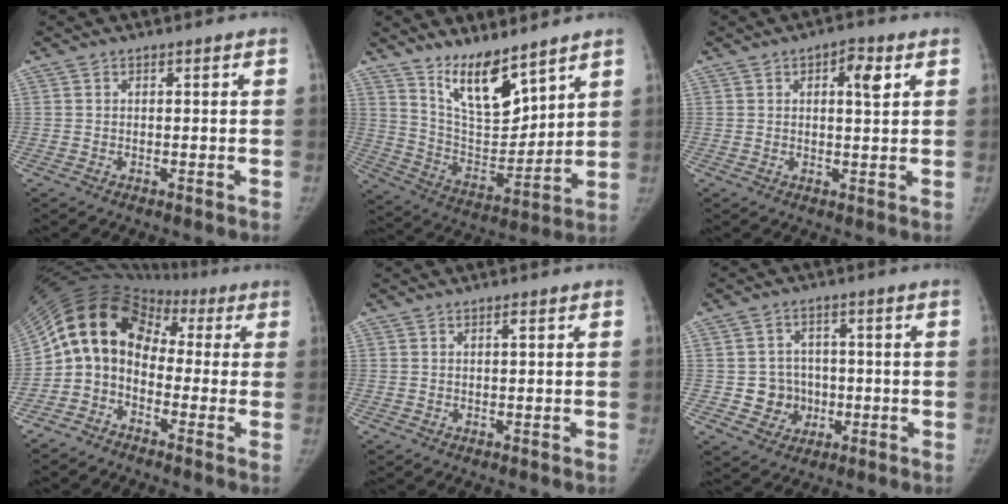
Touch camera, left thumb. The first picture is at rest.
{"total": 13.3, "force": [9.8, 4.6, 7.8], "torque": [-0.101, -0.078, 0.191]}
{"total": 4.8, "force": [1.8, 1.9, 4.0], "torque": [-0.047, -0.003, 0.023]}
{"total": 12.8, "force": [-1.8, 10.3, 7.4], "torque": [-0.116, 0.080, -0.050]}
{"total": 0.8, "force": [0.2, 0.1, 0.8], "torque": [-0.016, 0.001, 0.002]}
{"total": 6.8, "force": [-1.1, 6.4, 1.8], "torque": [0.005, 0.015, -0.013]}